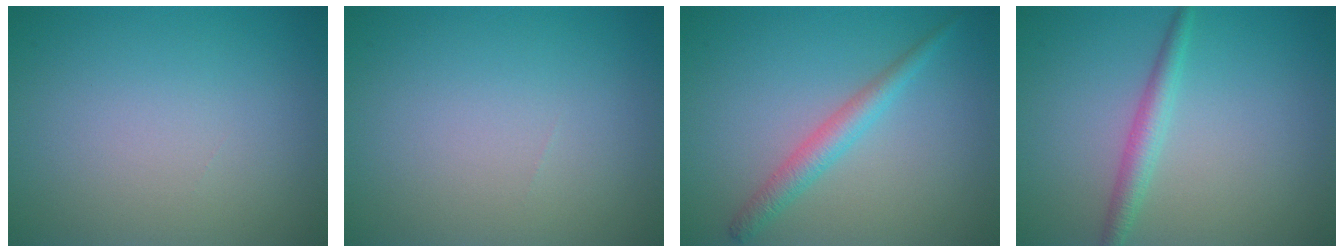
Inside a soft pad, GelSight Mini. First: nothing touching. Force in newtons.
{"total": 0.0}
{"total": 2.4, "press": 2.4, "slide": 0.1}
{"total": 2.1, "press": 2.1, "slide": 0.1}